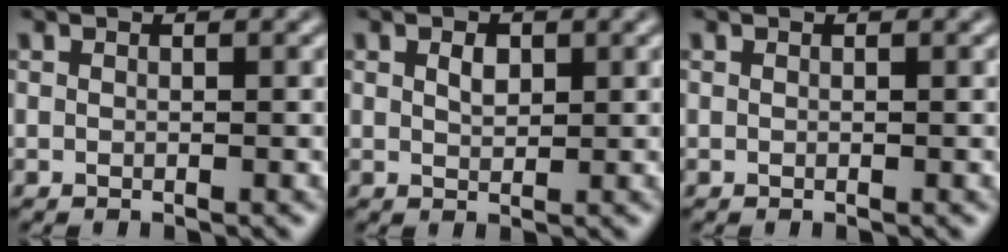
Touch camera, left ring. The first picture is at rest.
{"total": 1.4, "force": [0.6, 0.9, 0.9], "torque": [-0.016, 0.001, 0.012]}
{"total": 0.0}